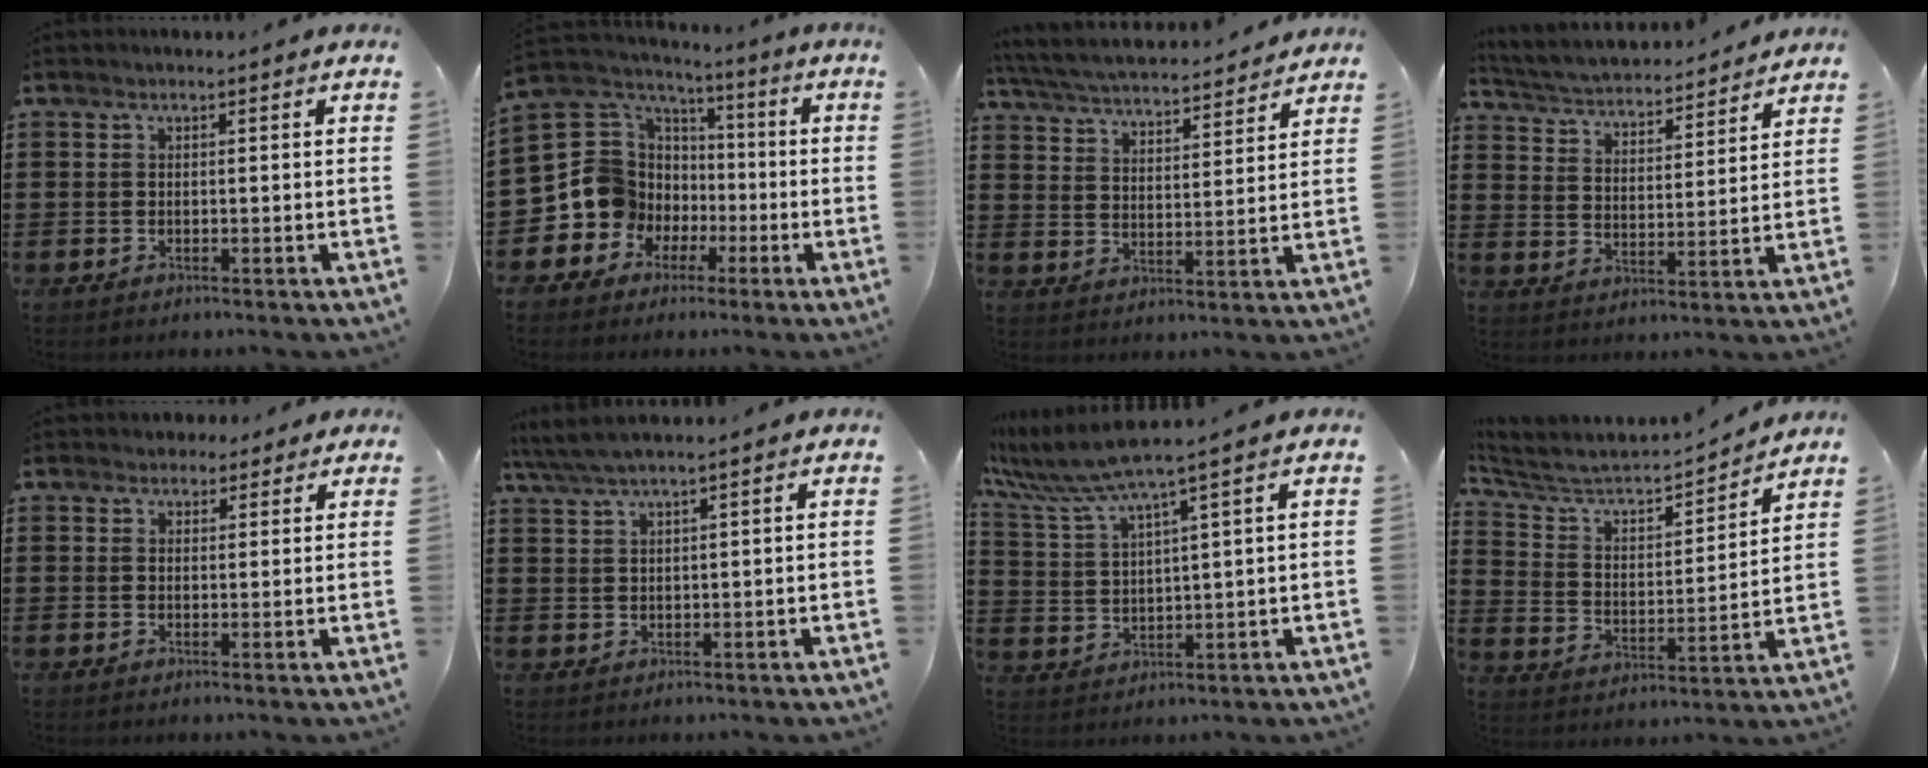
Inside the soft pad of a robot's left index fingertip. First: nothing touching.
{"total": 9.9, "force": [-2.0, 9.6, 1.5], "torque": [-0.100, -0.025, -0.034]}
{"total": 4.8, "force": [4.7, 0.0, 0.9], "torque": [-0.041, -0.034, 0.077]}
{"total": 3.6, "force": [3.5, 0.3, 0.5], "torque": [-0.032, -0.029, 0.054]}
{"total": 2.3, "force": [1.7, 1.5, 0.2], "torque": [-0.012, 0.011, 0.033]}
{"total": 2.9, "force": [2.1, -0.2, 2.0], "torque": [-0.042, 0.000, 0.038]}
{"total": 6.1, "force": [4.7, -0.4, 3.9], "torque": [-0.111, -0.031, 0.073]}
{"total": 4.9, "force": [4.5, 1.2, 1.3], "torque": [-0.055, -0.038, 0.068]}